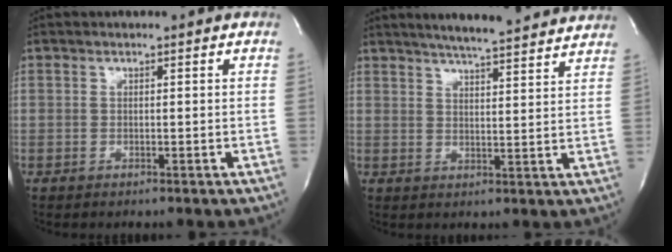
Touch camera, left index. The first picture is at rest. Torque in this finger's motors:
{"motor_torque": [-0.22, -0.13, 0.34, 0.09]}